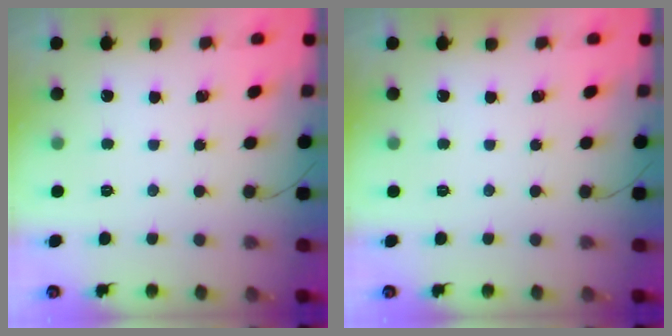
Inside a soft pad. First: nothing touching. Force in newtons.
{"total": 0.0}